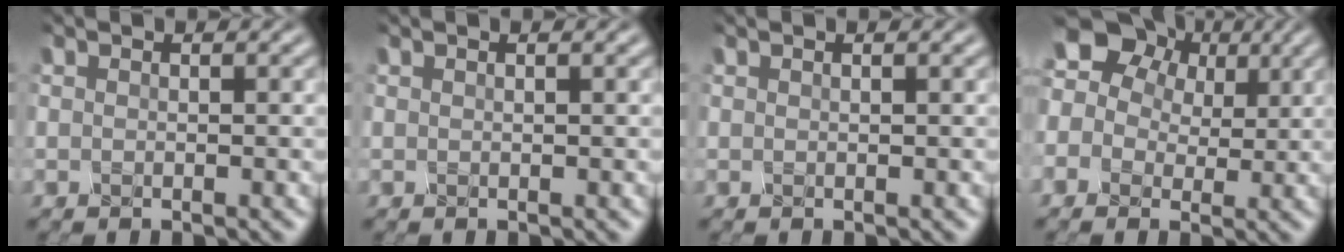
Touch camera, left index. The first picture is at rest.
{"total": 1.7, "force": [0.9, 0.8, 1.2], "torque": [-0.008, 0.019, 0.006]}
{"total": 1.4, "force": [0.8, 0.6, 0.9], "torque": [-0.004, 0.014, 0.006]}
{"total": 9.0, "force": [3.2, 7.5, 3.9], "torque": [-0.088, 0.036, 0.054]}